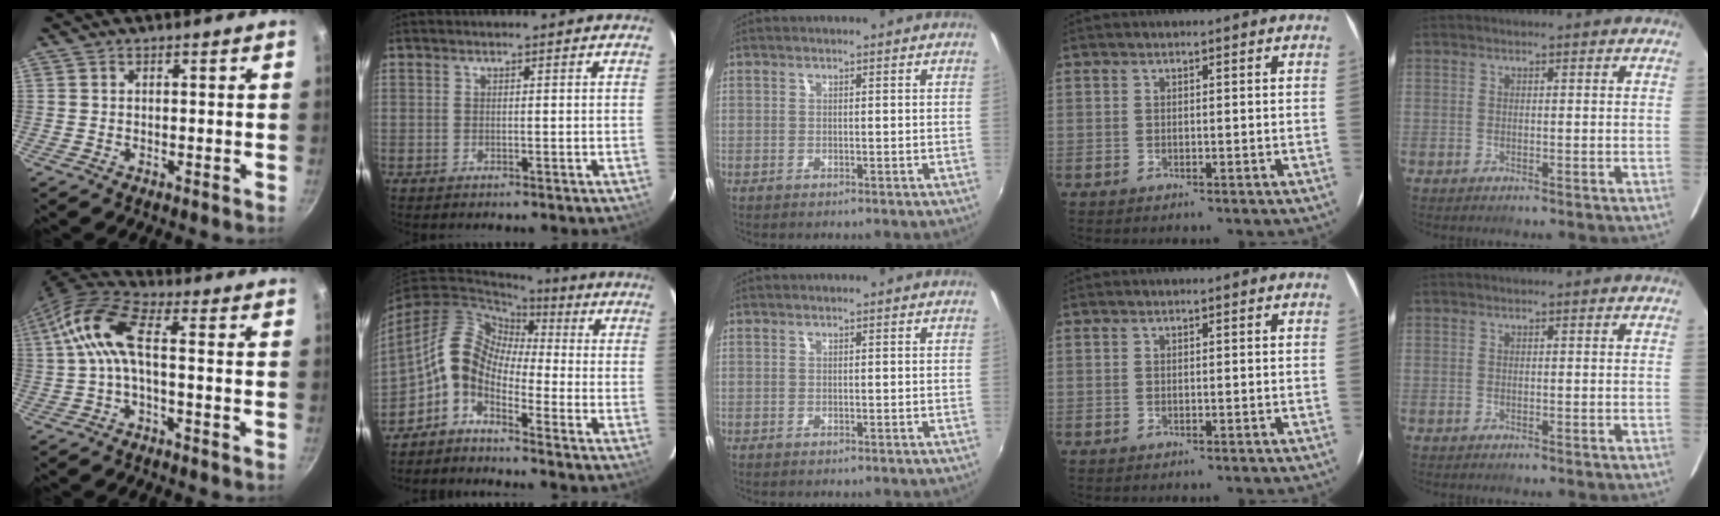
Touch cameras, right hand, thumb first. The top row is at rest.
{"thumb": {"total": 10.3, "force": [-0.5, 3.8, 9.6], "torque": [-0.217, 0.028, -0.025]}, "index": {"total": 8.5, "force": [-2.8, 5.7, 5.6], "torque": [-0.107, 0.020, -0.075]}}